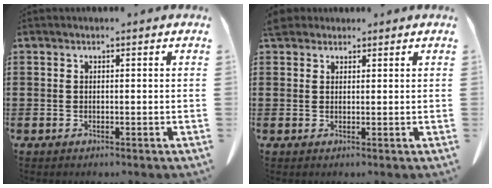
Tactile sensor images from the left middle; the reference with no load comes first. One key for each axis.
{"total": 2.6, "fx": 2.2, "fy": 1.3, "fz": 0.8, "tx": -0.024, "ty": 0.009, "tz": 0.042}